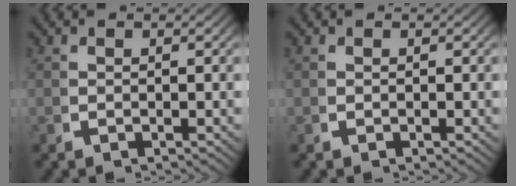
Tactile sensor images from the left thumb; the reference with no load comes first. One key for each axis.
{"total": 0.0}